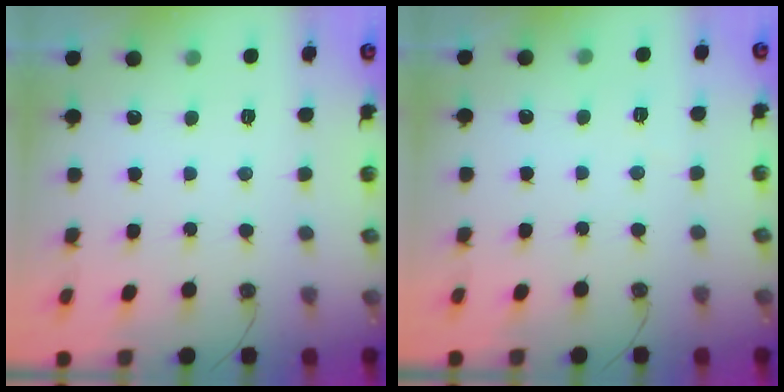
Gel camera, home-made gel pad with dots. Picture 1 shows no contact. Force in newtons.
{"total": 2.6, "press": 2.5, "slide": 0.7}